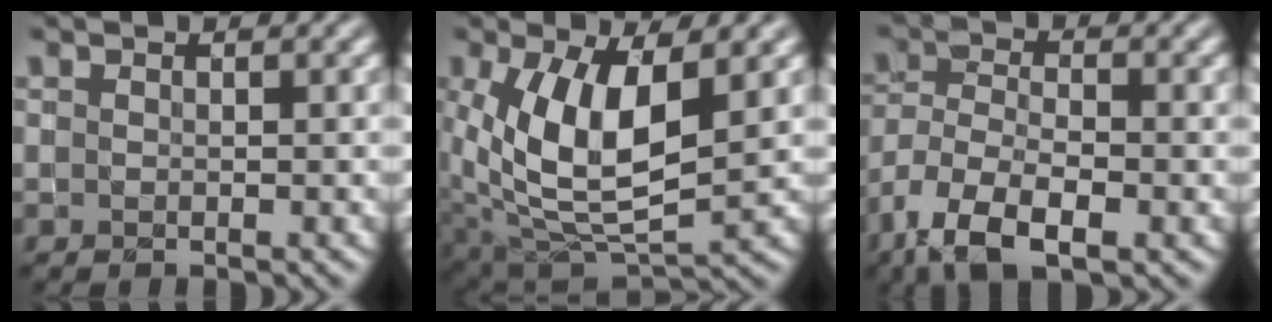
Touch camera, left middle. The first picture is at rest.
{"total": 9.5, "force": [1.7, 4.7, 8.1], "torque": [-0.169, -0.016, 0.038]}
{"total": 7.6, "force": [-4.4, 3.2, 5.2], "torque": [-0.104, -0.006, -0.088]}